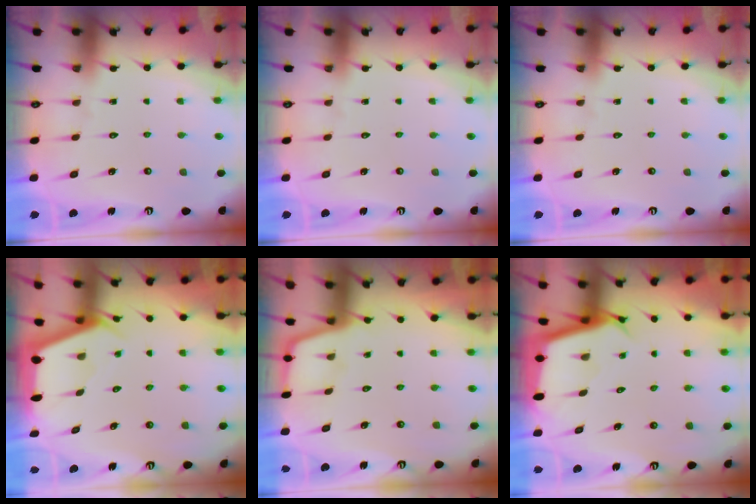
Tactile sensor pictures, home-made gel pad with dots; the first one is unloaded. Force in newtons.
{"total": 0.0}
{"total": 0.0}
{"total": 2.5, "press": 2.5, "slide": 0.3}
{"total": 1.7, "press": 1.7, "slide": 0.4}
{"total": 3.0, "press": 3.0, "slide": 0.2}